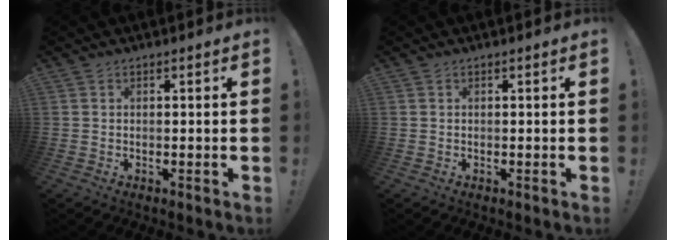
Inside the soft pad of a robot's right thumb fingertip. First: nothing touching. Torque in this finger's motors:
{"motor_torque": [0.00, 0.00, 0.00, 0.00, 0.00]}